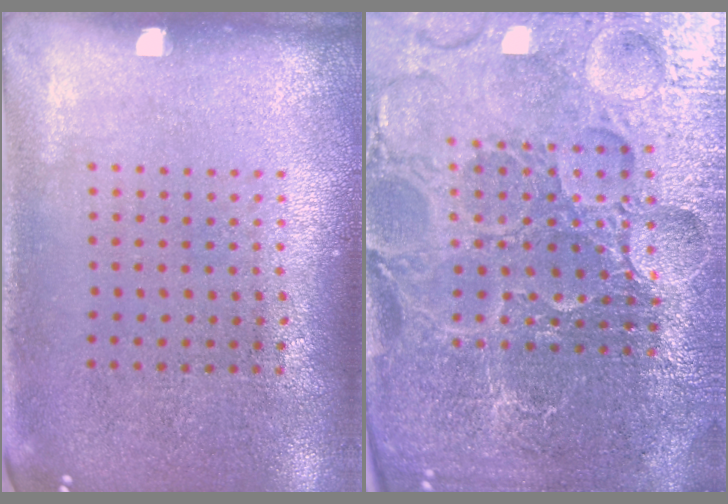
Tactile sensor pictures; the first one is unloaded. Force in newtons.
{"total": 6.2, "press": 5.5, "slide": 2.7}